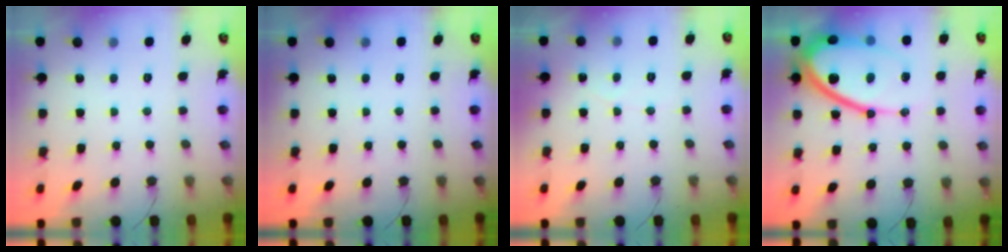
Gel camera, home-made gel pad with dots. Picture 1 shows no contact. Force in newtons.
{"total": 0.0}
{"total": 1.9, "press": 1.9, "slide": 0.2}
{"total": 21.0, "press": 20.9, "slide": 2.0}